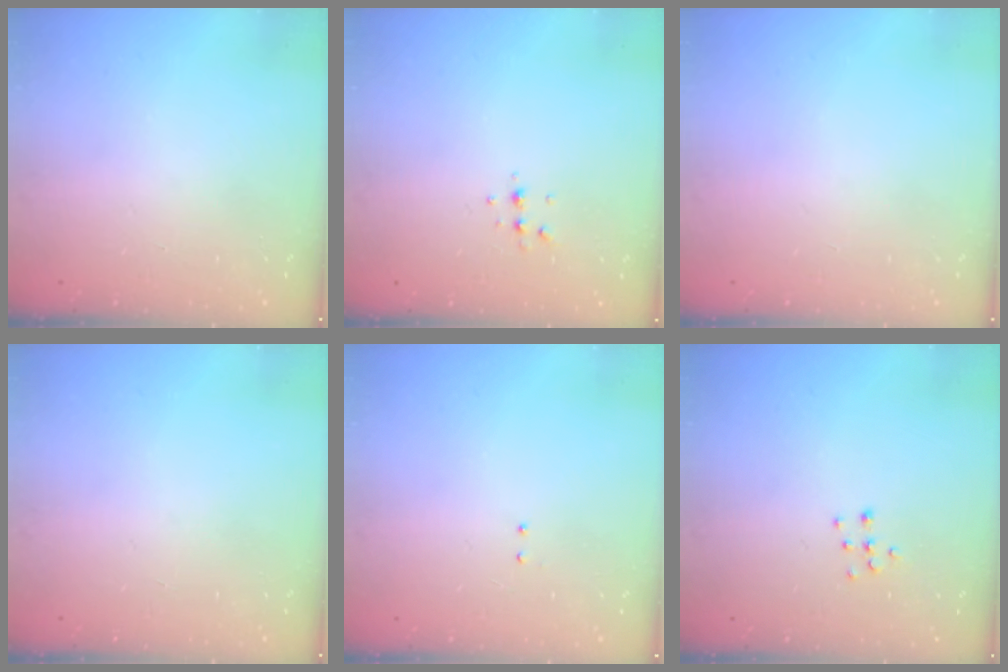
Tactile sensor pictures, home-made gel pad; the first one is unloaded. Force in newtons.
{"total": 3.9, "press": 3.8, "slide": 1.2}
{"total": 0.0}
{"total": 0.0}
{"total": 2.1, "press": 2.0, "slide": 0.6}
{"total": 5.8, "press": 5.8, "slide": 0.3}